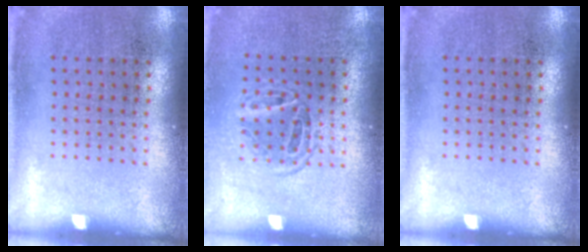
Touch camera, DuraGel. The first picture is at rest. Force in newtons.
{"total": 1.2, "press": 1.0, "slide": 0.6}
{"total": 0.0}